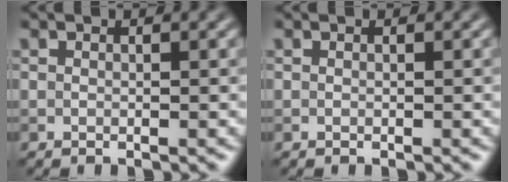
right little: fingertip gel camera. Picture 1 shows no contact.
{"total": 0.0}